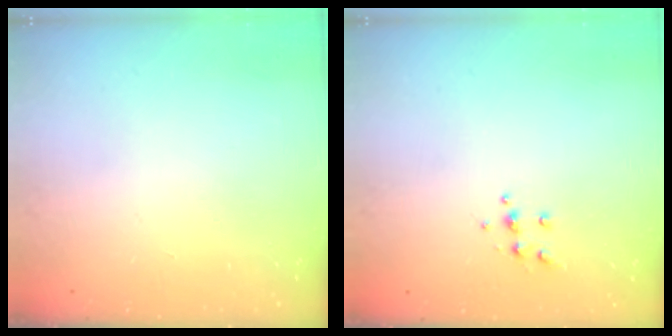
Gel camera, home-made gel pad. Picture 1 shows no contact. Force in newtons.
{"total": 4.7, "press": 4.6, "slide": 0.5}